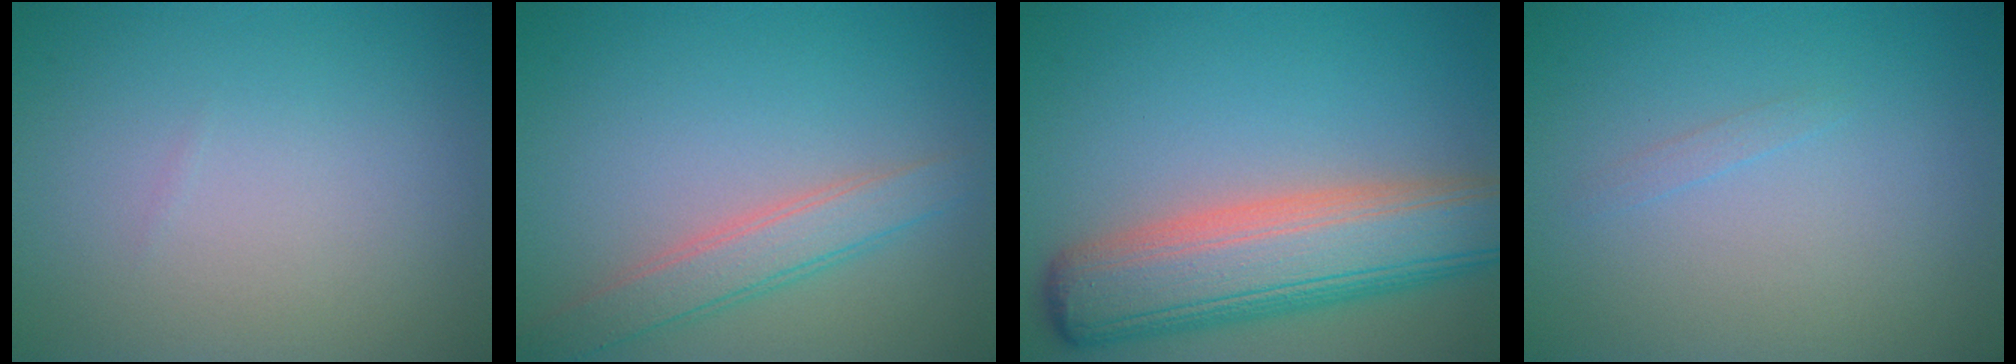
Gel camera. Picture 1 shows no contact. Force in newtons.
{"total": 3.2, "press": 3.2, "slide": 0.1}
{"total": 9.7, "press": 9.7, "slide": 0.6}
{"total": 0.5, "press": 0.5, "slide": 0.1}